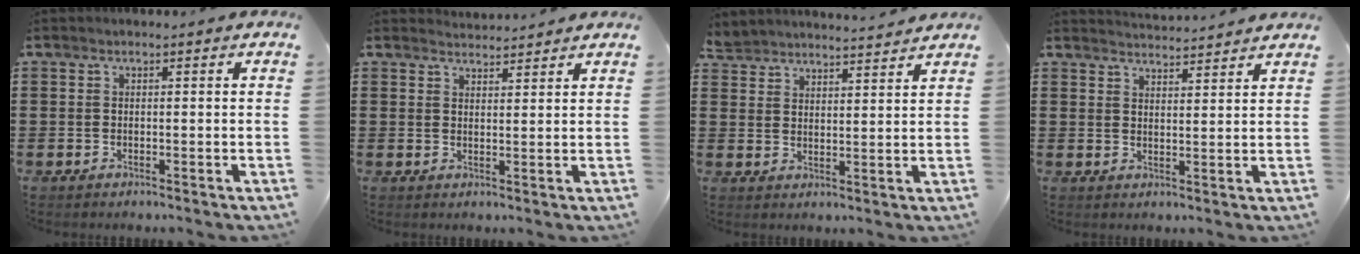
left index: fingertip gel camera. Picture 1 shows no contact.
{"total": 2.3, "force": [2.3, 0.0, -0.2], "torque": [-0.003, -0.005, 0.045]}
{"total": 3.9, "force": [3.9, -0.2, -0.3], "torque": [-0.009, -0.022, 0.070]}
{"total": 3.0, "force": [3.0, -0.3, -0.1], "torque": [-0.007, -0.016, 0.055]}